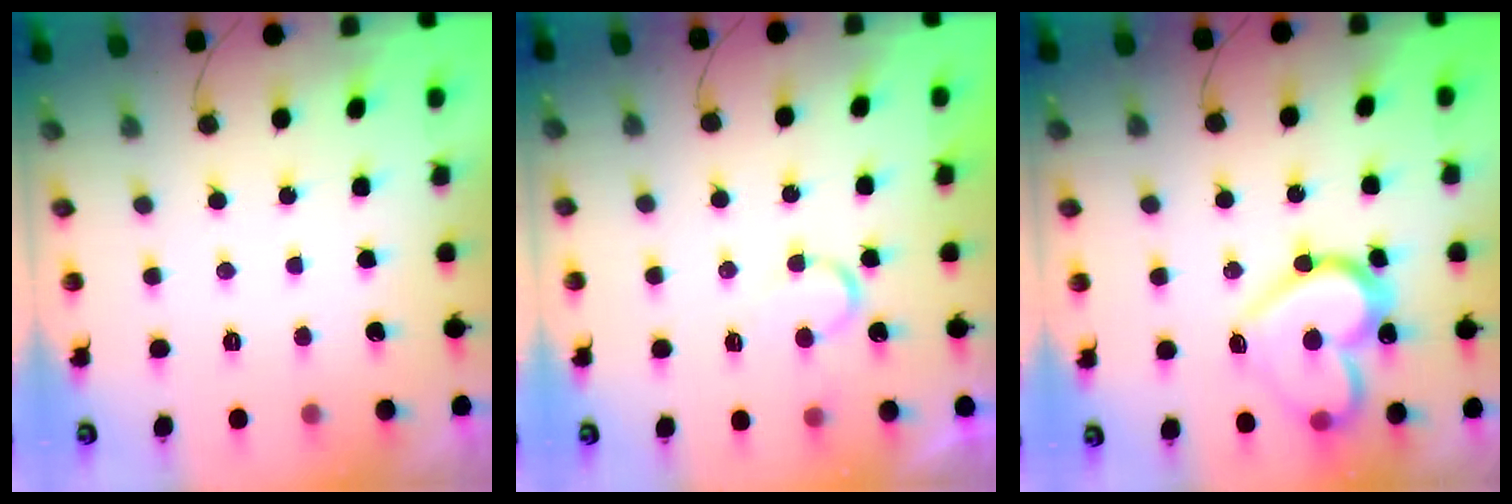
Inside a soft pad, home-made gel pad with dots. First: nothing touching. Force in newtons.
{"total": 6.8, "press": 6.8, "slide": 0.6}
{"total": 17.6, "press": 17.6, "slide": 1.6}